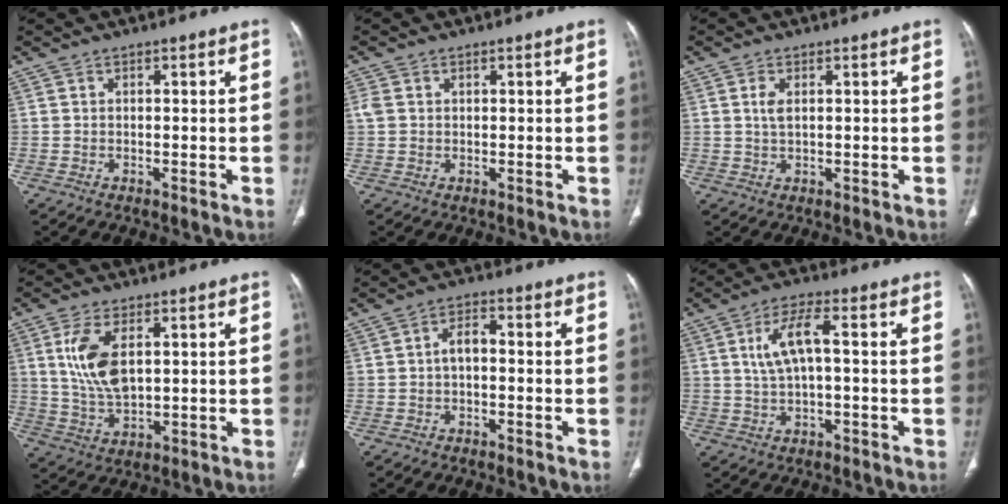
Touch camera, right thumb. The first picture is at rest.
{"total": 1.9, "force": [0.5, 1.5, 1.1], "torque": [-0.029, 0.003, 0.014]}
{"total": 2.4, "force": [0.7, 1.1, 2.0], "torque": [-0.045, -0.001, 0.017]}
{"total": 9.7, "force": [2.7, 4.9, 7.9], "torque": [-0.161, -0.013, 0.058]}
{"total": 3.4, "force": [-0.5, 1.9, 2.9], "torque": [-0.045, 0.016, -0.014]}
{"total": 6.9, "force": [0.9, 2.3, 6.5], "torque": [-0.143, 0.019, 0.018]}